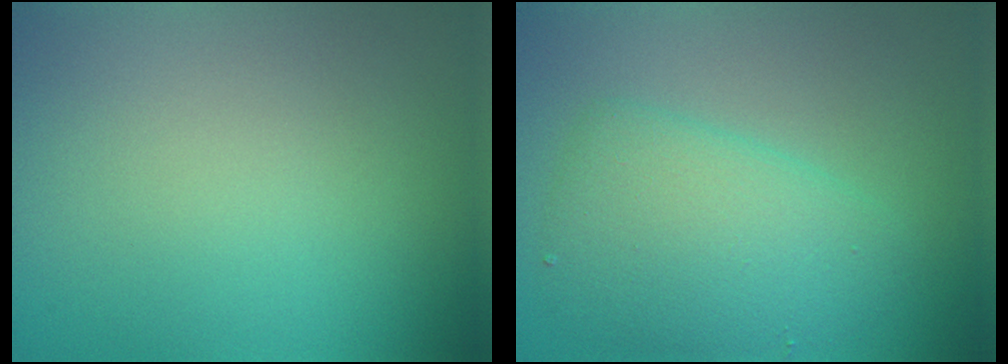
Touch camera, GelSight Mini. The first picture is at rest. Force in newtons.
{"total": 4.8, "press": 4.8, "slide": 0.0}